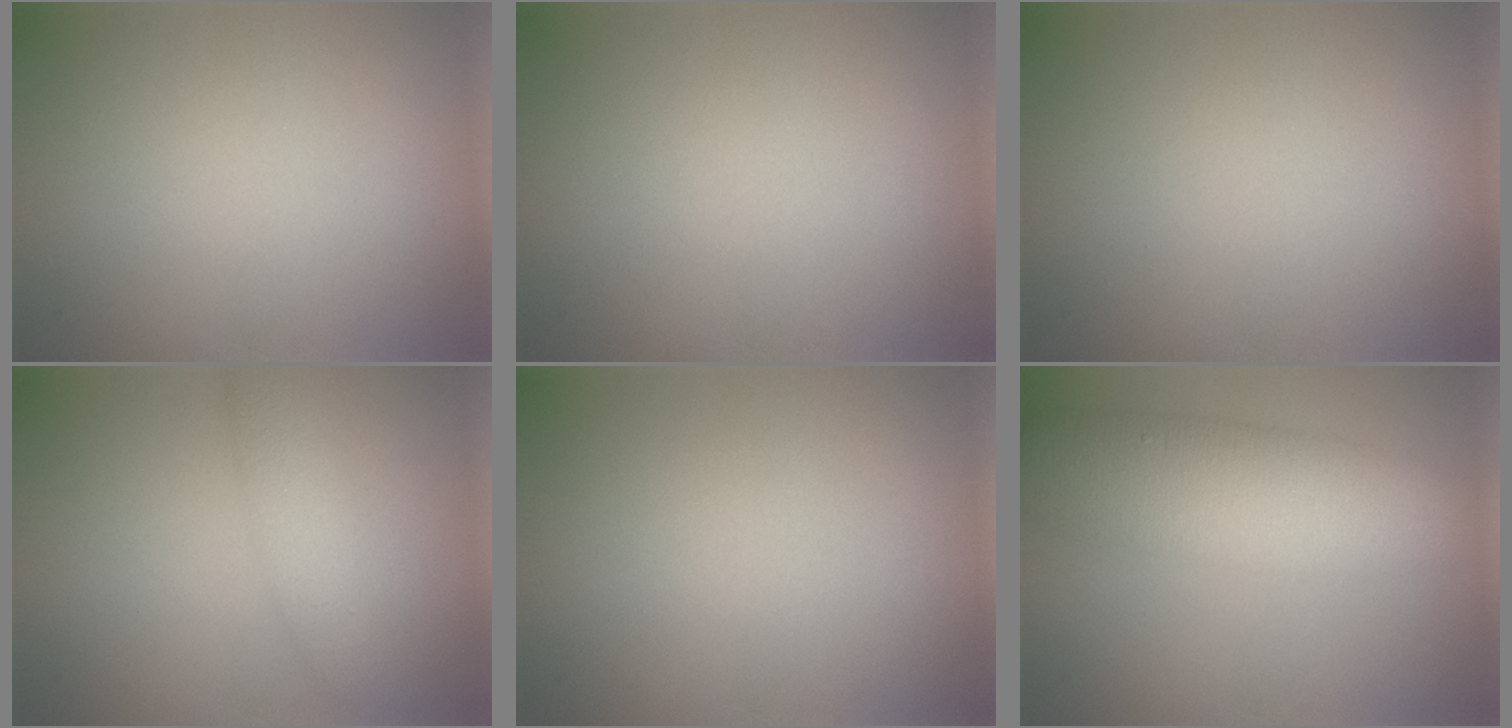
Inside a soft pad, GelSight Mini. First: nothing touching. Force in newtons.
{"total": 0.0}
{"total": 0.0}
{"total": 2.2, "press": 2.2, "slide": 0.0}
{"total": 0.0}
{"total": 8.8, "press": 8.8, "slide": 0.4}